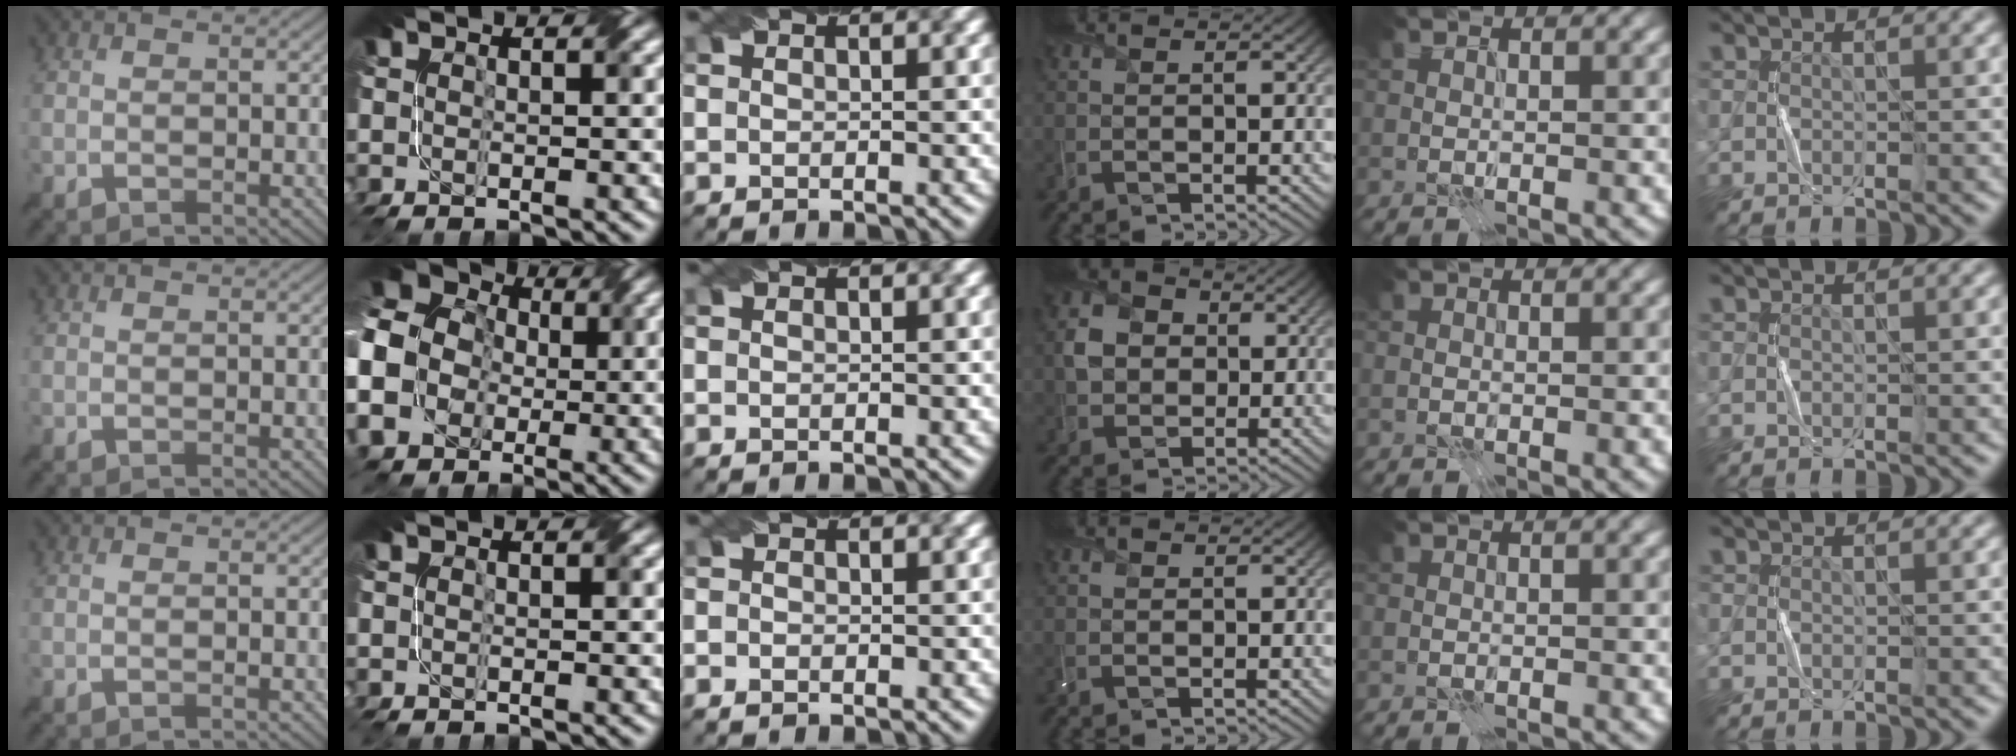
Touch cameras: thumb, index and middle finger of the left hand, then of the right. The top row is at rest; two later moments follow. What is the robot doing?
{"motion": "fold", "object": "bubble wrap"}